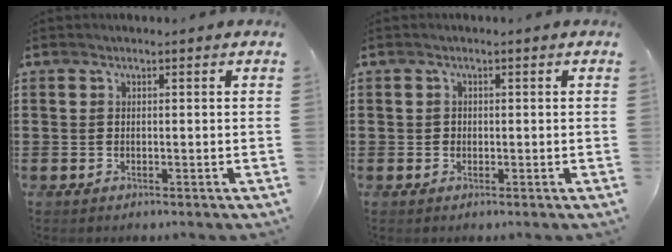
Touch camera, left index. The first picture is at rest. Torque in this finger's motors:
{"motor_torque": [-0.09, 0.38, -0.10, -0.01]}